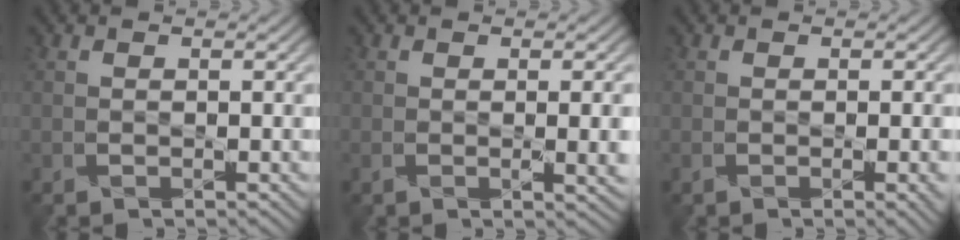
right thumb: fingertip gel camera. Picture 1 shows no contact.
{"total": 2.6, "force": [-0.4, 0.6, 2.5], "torque": [-0.038, -0.008, -0.001]}
{"total": 2.0, "force": [-0.9, 0.5, 1.7], "torque": [-0.024, -0.006, -0.012]}